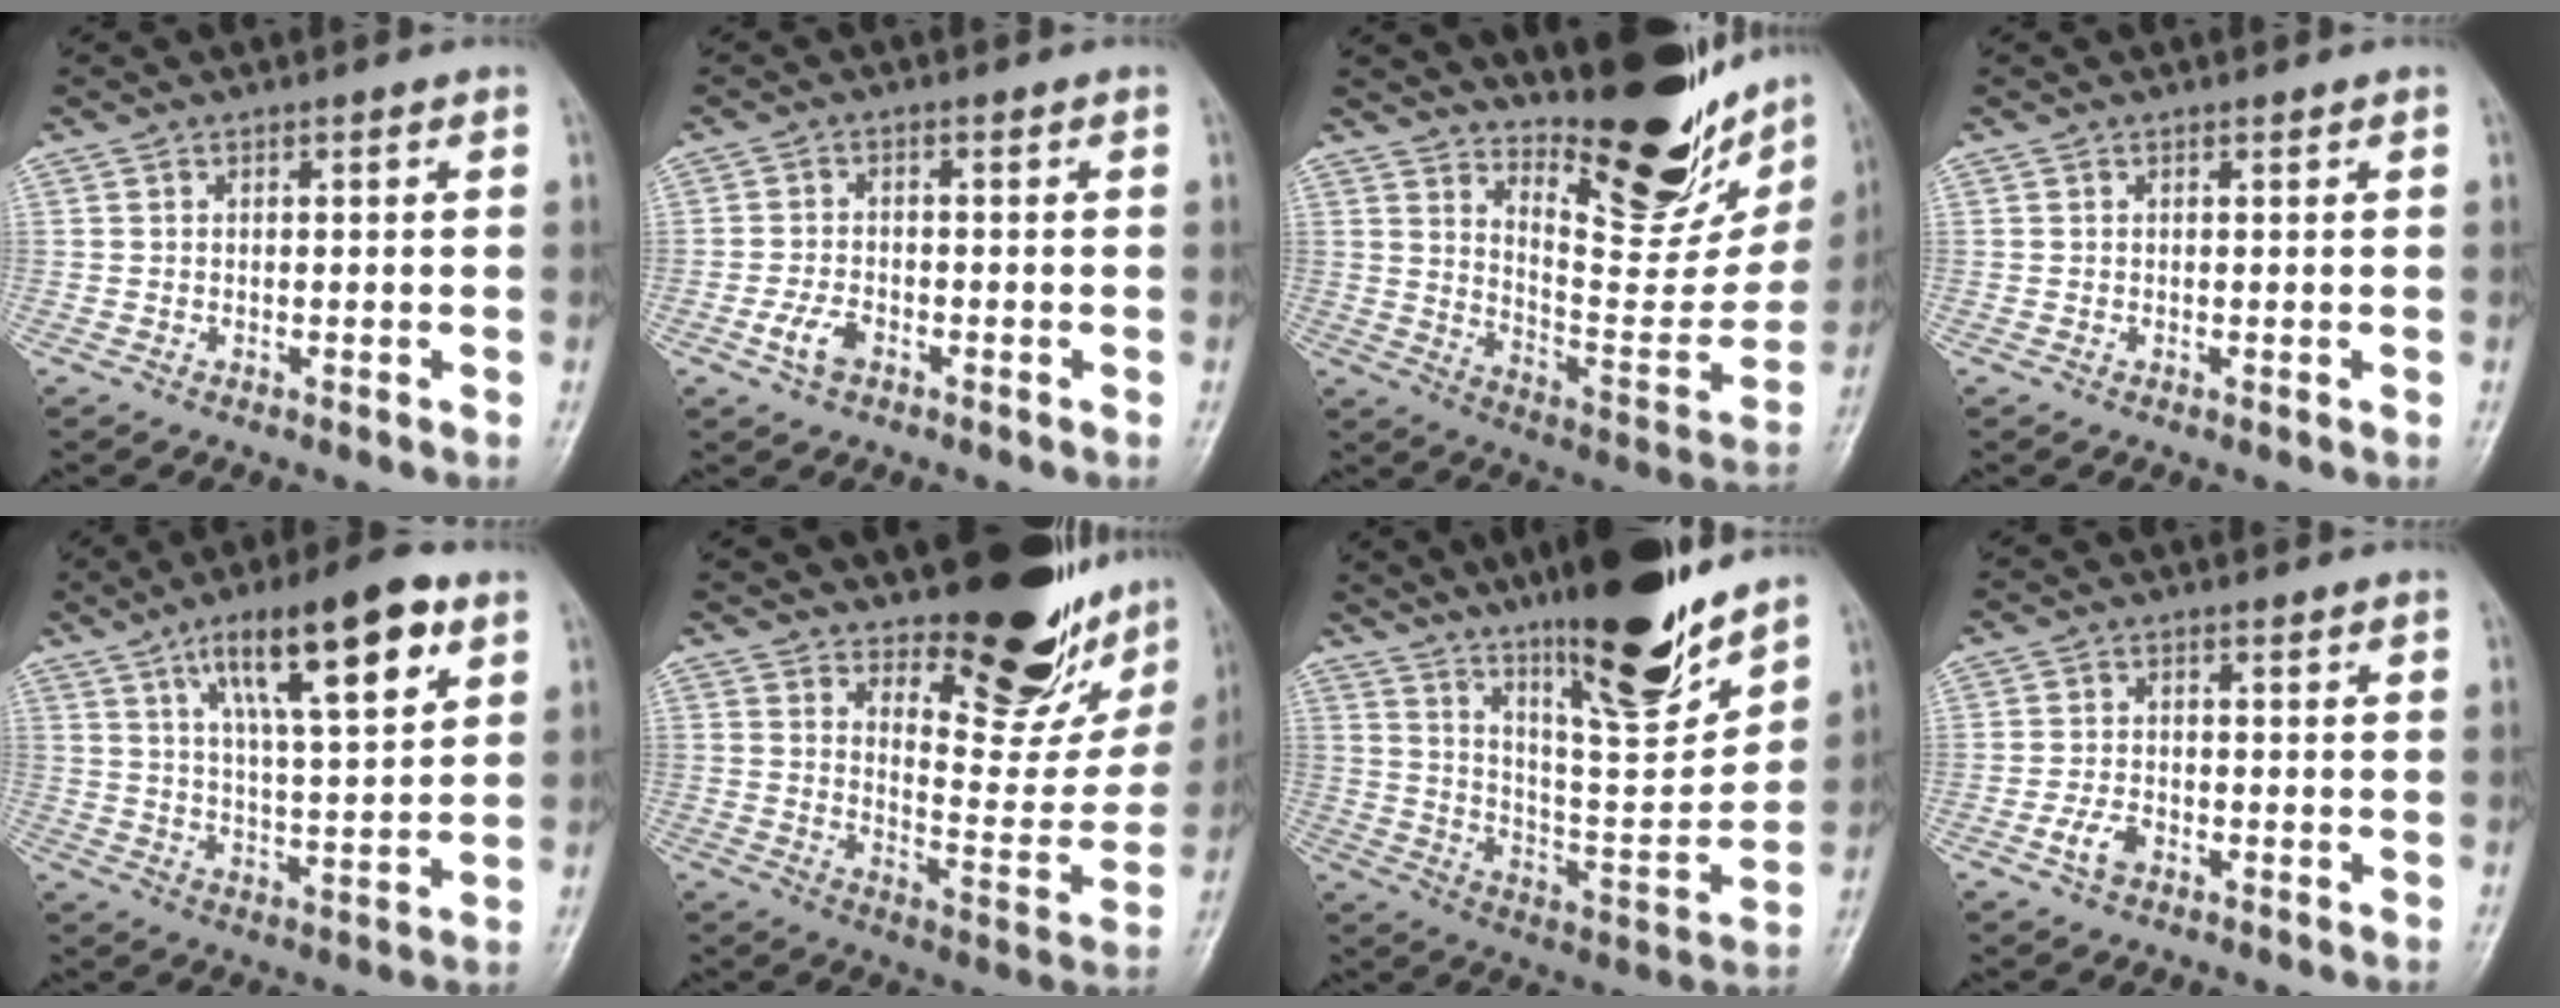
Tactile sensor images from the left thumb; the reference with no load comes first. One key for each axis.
{"total": 3.8, "fx": -1.8, "fy": 2.2, "fz": 2.4, "tx": -0.049, "ty": 0.009, "tz": -0.035}
{"total": 24.7, "fx": 18.0, "fy": 7.9, "fz": 15.0, "tx": -0.172, "ty": -0.127, "tz": 0.266}
{"total": 0.0}
{"total": 17.1, "fx": 8.3, "fy": 4.7, "fz": 14.1, "tx": -0.207, "ty": -0.025, "tz": 0.136}
{"total": 21.1, "fx": 15.8, "fy": 7.4, "fz": 11.9, "tx": -0.117, "ty": -0.131, "tz": 0.219}
{"total": 22.3, "fx": 16.2, "fy": 3.9, "fz": 14.8, "tx": -0.207, "ty": -0.088, "tz": 0.272}
{"total": 3.2, "fx": -1.6, "fy": 1.9, "fz": 2.0, "tx": -0.040, "ty": 0.008, "tz": -0.031}